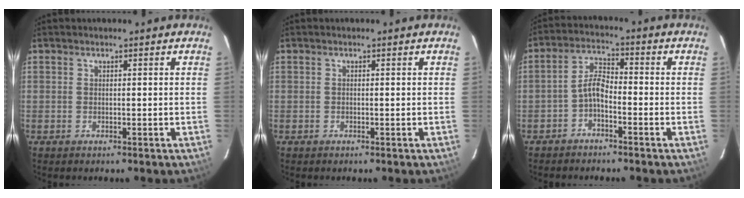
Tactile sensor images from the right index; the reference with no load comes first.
{"total": 0.0}
{"total": 4.0, "force": [-2.4, 1.5, 2.8], "torque": [-0.063, 0.016, -0.050]}